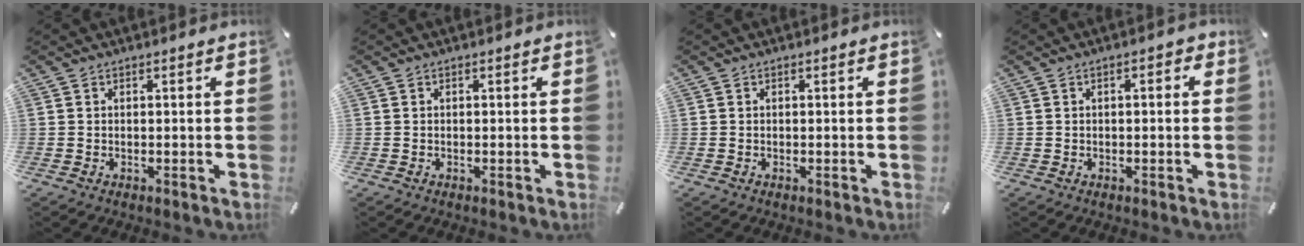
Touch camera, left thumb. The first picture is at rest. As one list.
[{"total": 0.0}, {"total": 0.0}, {"total": 1.8, "force": [-0.4, 0.8, 1.6], "torque": [-0.027, 0.006, -0.008]}]